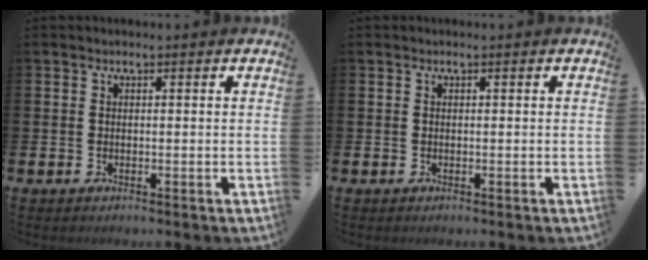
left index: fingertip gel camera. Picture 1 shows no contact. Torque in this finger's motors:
{"motor_torque": [-0.01, 0.01, 0.00, 0.00]}